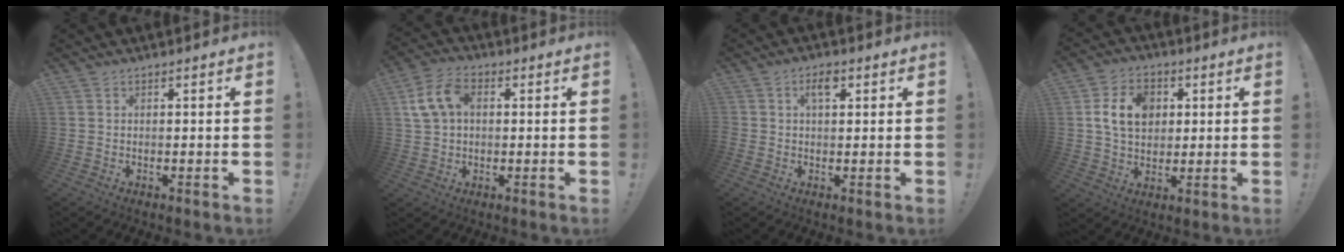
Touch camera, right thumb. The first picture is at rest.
{"total": 10.6, "force": [2.2, 7.3, 7.3], "torque": [-0.133, 0.012, 0.046]}
{"total": 4.1, "force": [1.7, 2.2, 3.0], "torque": [-0.041, 0.002, 0.023]}
{"total": 12.4, "force": [2.7, 9.4, 7.6], "torque": [-0.120, 0.005, 0.053]}